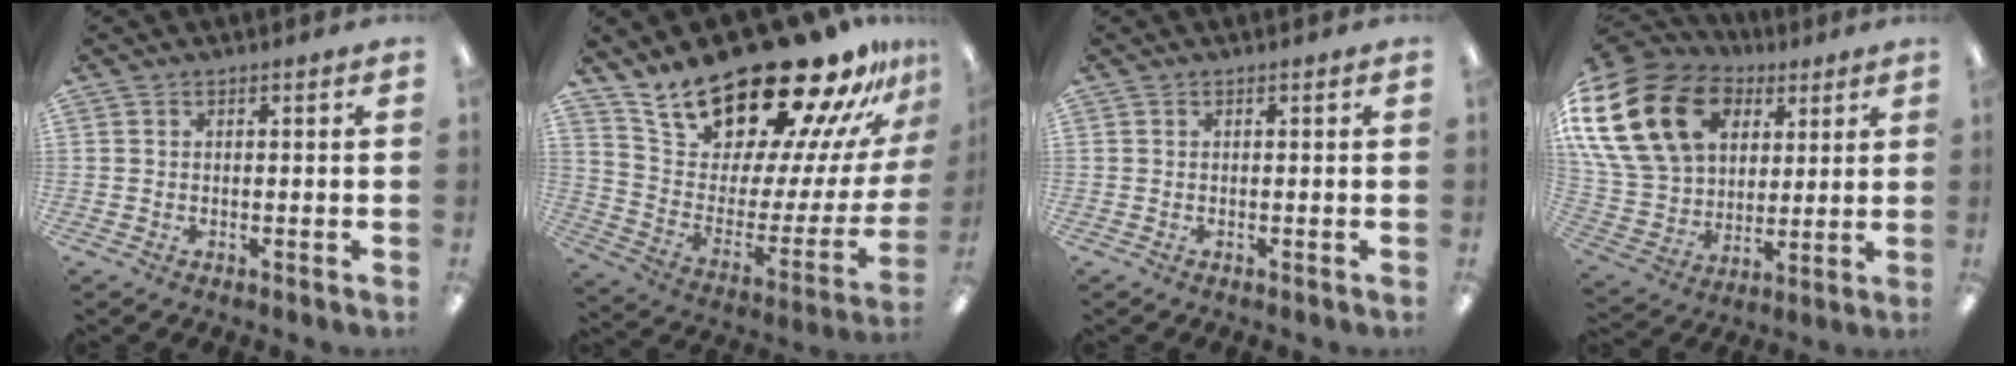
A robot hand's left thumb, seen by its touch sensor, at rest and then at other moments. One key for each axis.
{"total": 26.0, "fx": 21.9, "fy": 8.0, "fz": 11.6, "tx": -0.174, "ty": -0.177, "tz": 0.381}
{"total": 0.0}
{"total": 23.8, "fx": 9.1, "fy": 17.6, "fz": 13.2, "tx": -0.277, "ty": -0.026, "tz": 0.176}